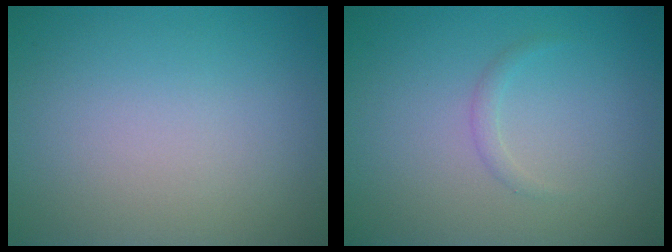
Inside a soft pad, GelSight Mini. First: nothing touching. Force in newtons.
{"total": 0.8, "press": 0.8, "slide": 0.1}